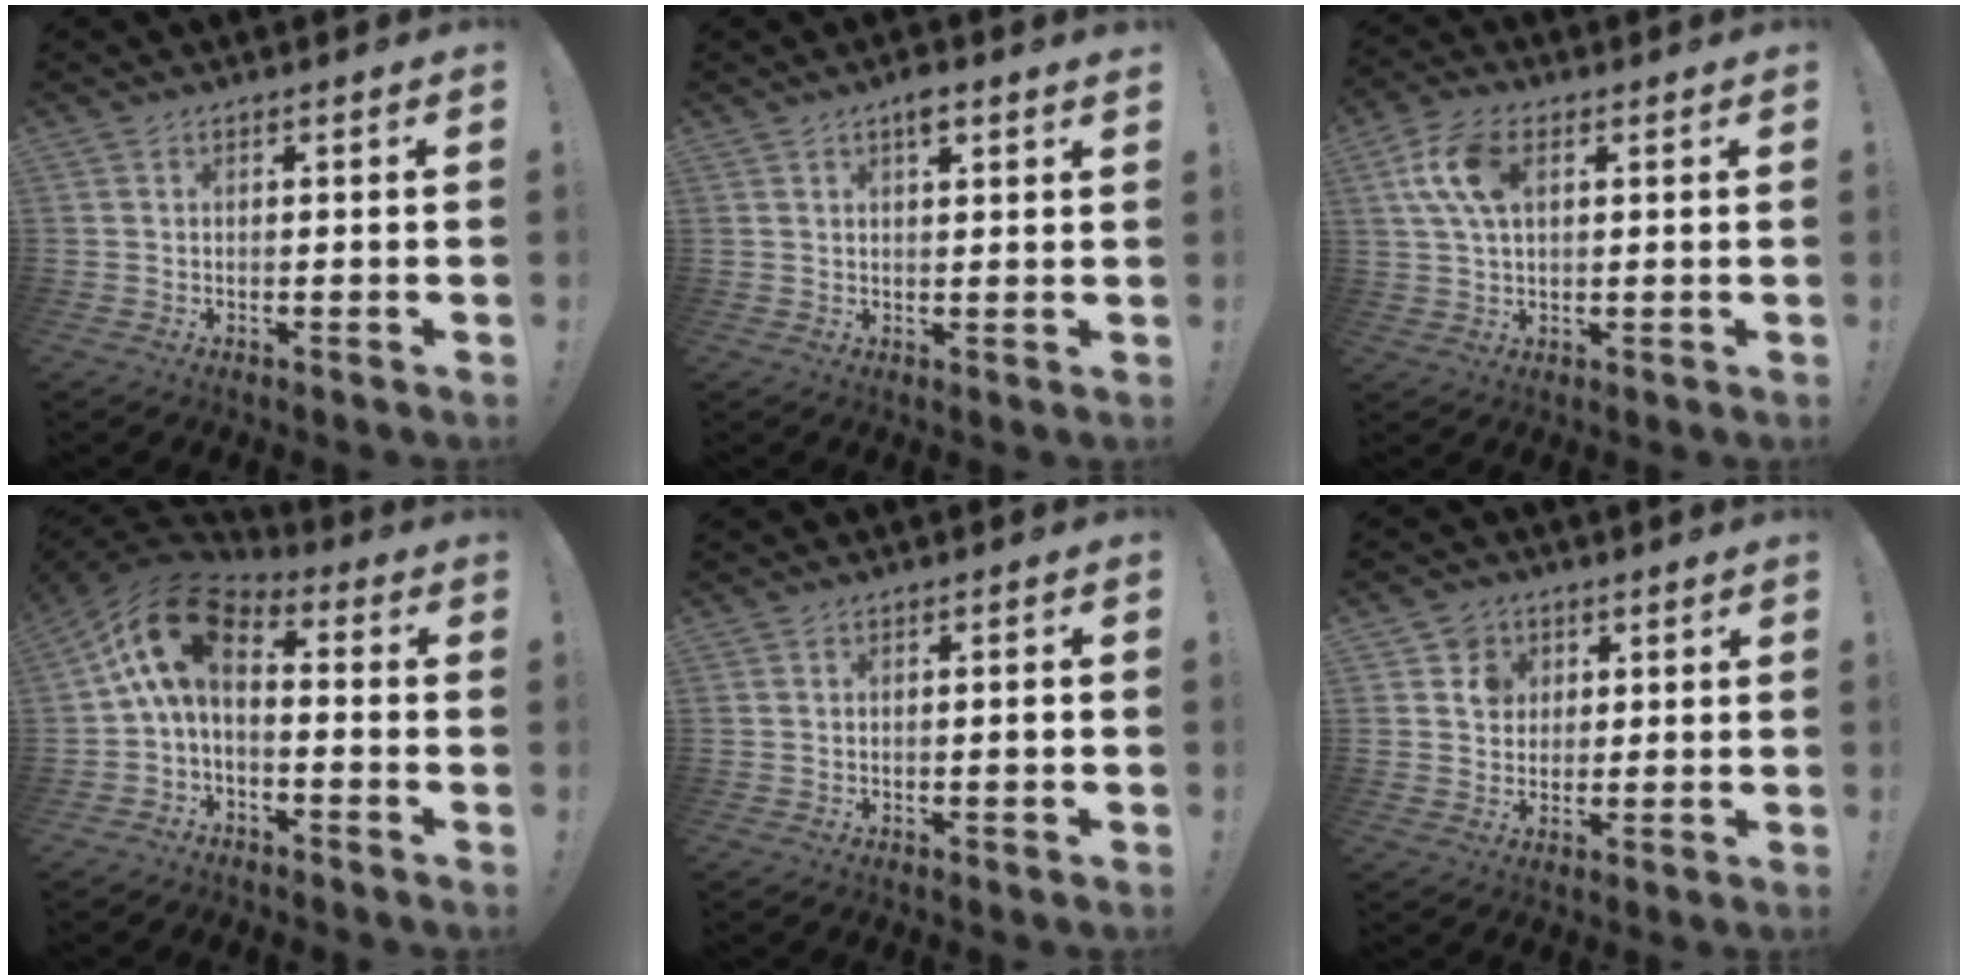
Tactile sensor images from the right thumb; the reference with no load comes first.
{"total": 3.3, "force": [2.0, 0.5, 2.6], "torque": [-0.037, -0.008, 0.030]}
{"total": 10.7, "force": [3.2, 6.2, 8.2], "torque": [-0.157, 0.007, 0.061]}
{"total": 12.0, "force": [2.6, 7.3, 9.1], "torque": [-0.161, -0.003, 0.050]}
{"total": 1.3, "force": [-0.5, -0.2, 1.2], "torque": [-0.021, 0.002, -0.009]}
{"total": 5.4, "force": [1.8, 4.9, 1.3], "torque": [-0.014, -0.004, 0.032]}